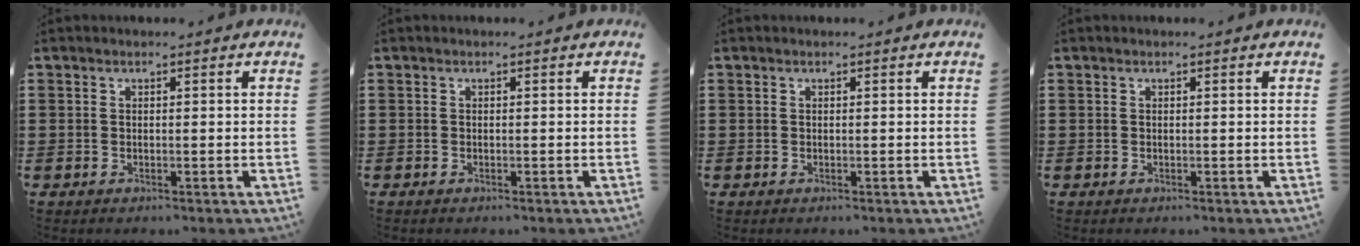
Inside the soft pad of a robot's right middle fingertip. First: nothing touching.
{"total": 0.0}
{"total": 0.0}
{"total": 0.0}